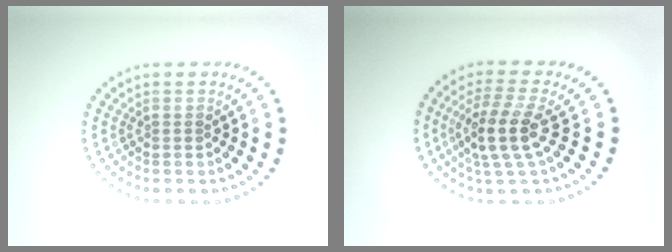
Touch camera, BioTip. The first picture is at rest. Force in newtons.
{"total": 4.2, "press": 3.7, "slide": 2.1}